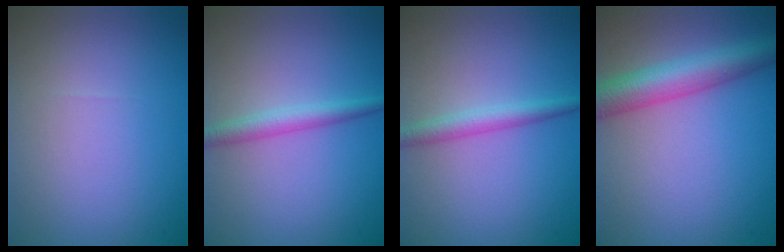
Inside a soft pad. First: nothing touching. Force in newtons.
{"total": 2.2, "press": 2.2, "slide": 0.1}
{"total": 2.2, "press": 2.2, "slide": 0.1}
{"total": 5.7, "press": 5.7, "slide": 0.2}